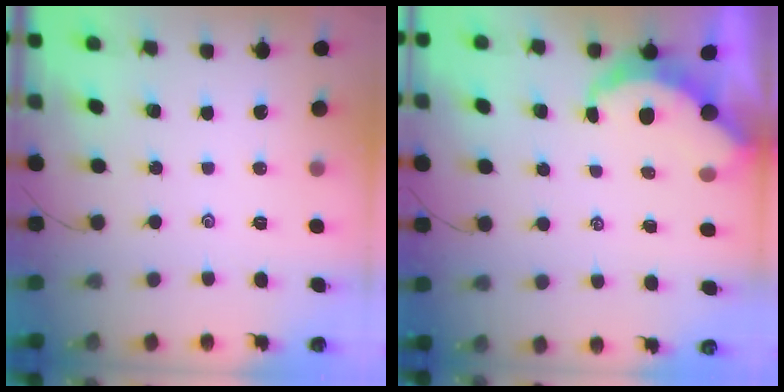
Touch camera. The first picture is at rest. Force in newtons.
{"total": 5.1, "press": 5.1, "slide": 0.3}